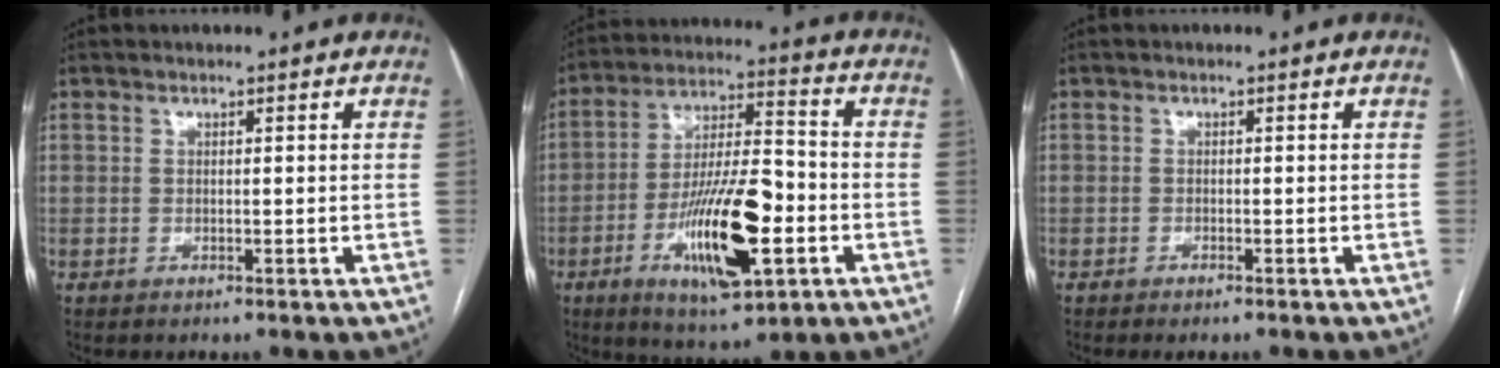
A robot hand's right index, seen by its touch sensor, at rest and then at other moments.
{"total": 16.8, "force": [-5.3, 4.1, 15.3], "torque": [-0.281, -0.003, -0.085]}
{"total": 1.1, "force": [-0.9, 0.1, 0.6], "torque": [-0.010, -0.002, -0.012]}